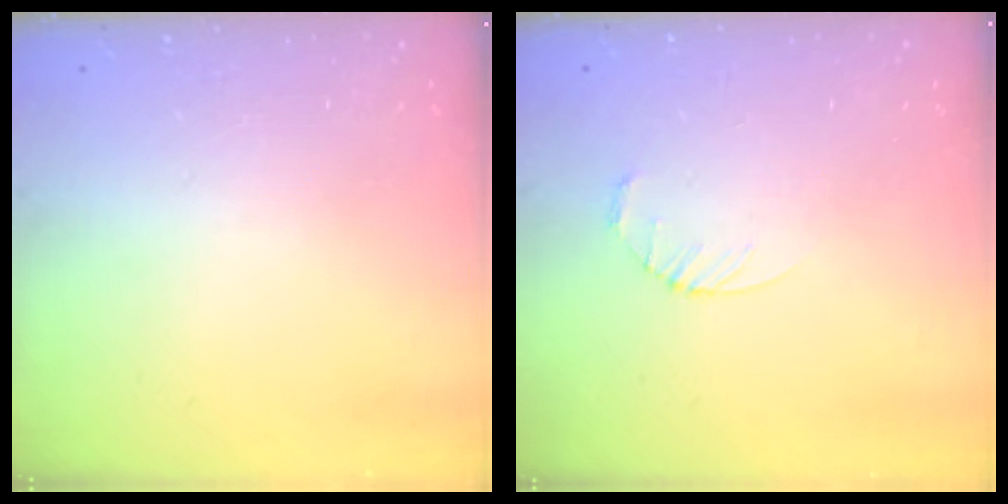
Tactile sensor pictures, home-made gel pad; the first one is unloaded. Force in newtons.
{"total": 3.4, "press": 3.3, "slide": 0.4}